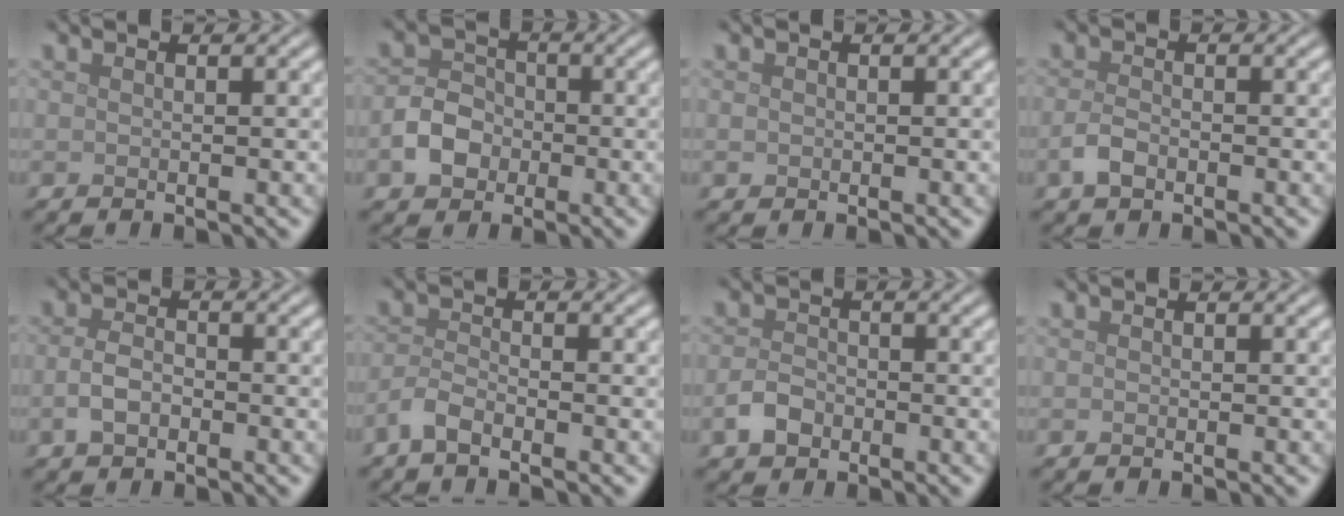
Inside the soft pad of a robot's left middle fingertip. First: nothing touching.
{"total": 3.6, "force": [-1.3, 2.8, 1.8], "torque": [-0.034, 0.003, -0.028]}
{"total": 0.5, "force": [0.0, 0.5, 0.1], "torque": [0.000, -0.004, -0.002]}
{"total": 1.8, "force": [-0.9, 1.0, 1.2], "torque": [-0.027, 0.001, -0.022]}
{"total": 2.3, "force": [-0.8, 1.5, 1.6], "torque": [-0.036, 0.001, -0.020]}
{"total": 2.2, "force": [-1.6, 0.7, 1.3], "torque": [-0.029, 0.002, -0.040]}
{"total": 2.3, "force": [-1.2, 1.6, 1.2], "torque": [-0.021, 0.003, -0.029]}
{"total": 0.0}